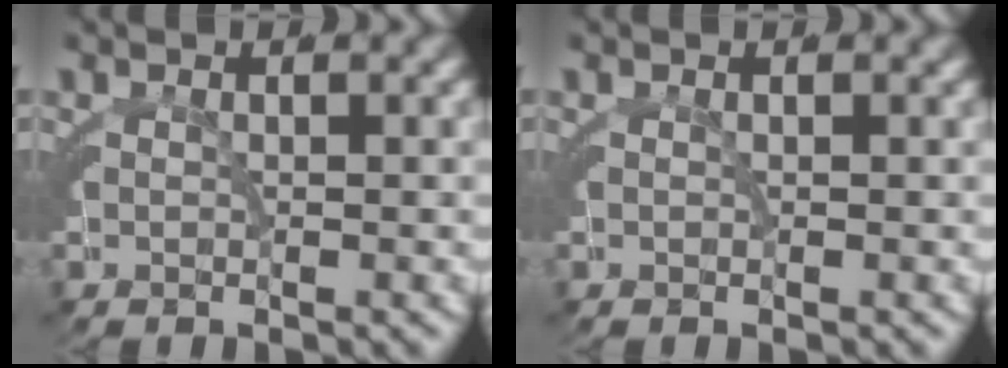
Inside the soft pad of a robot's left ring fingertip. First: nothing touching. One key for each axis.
{"total": 0.0}